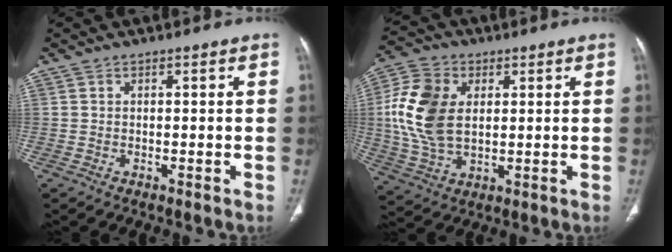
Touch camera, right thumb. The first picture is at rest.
{"total": 13.7, "force": [2.0, 8.8, 10.4], "torque": [-0.215, 0.002, 0.039]}